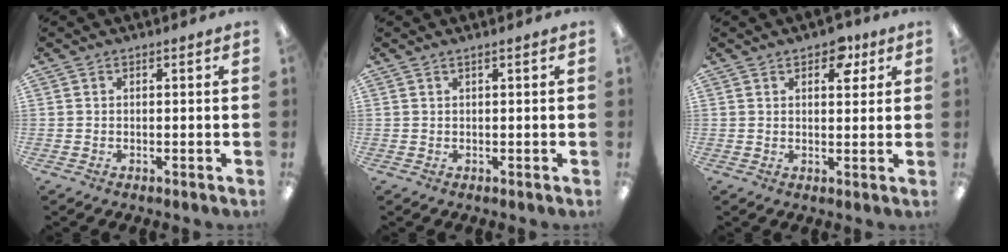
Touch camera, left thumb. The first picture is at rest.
{"total": 0.8, "force": [0.4, 0.0, 0.7], "torque": [-0.012, -0.002, 0.007]}
{"total": 5.8, "force": [3.4, 3.5, 3.2], "torque": [-0.024, -0.010, 0.054]}